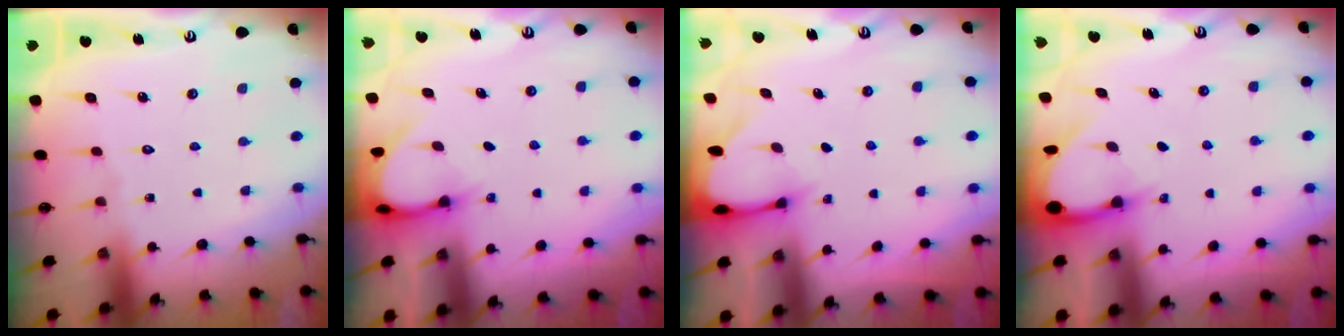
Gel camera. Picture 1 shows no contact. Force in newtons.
{"total": 4.0, "press": 4.0, "slide": 0.3}
{"total": 2.4, "press": 2.4, "slide": 0.1}
{"total": 3.6, "press": 3.6, "slide": 0.3}